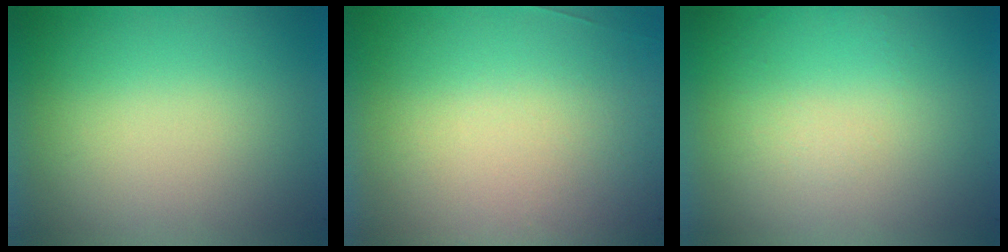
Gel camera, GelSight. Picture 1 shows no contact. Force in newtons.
{"total": 4.5}
{"total": 1.1}